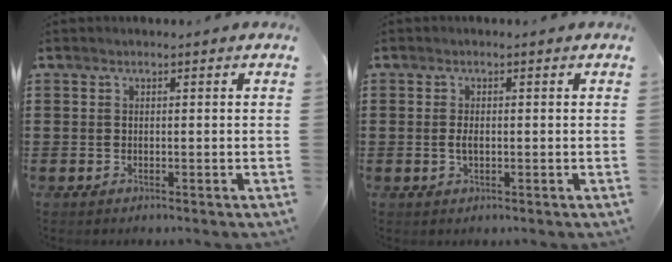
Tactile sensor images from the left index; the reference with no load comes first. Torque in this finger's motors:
{"motor_torque": [0.55, 0.44, 0.14, 0.04]}